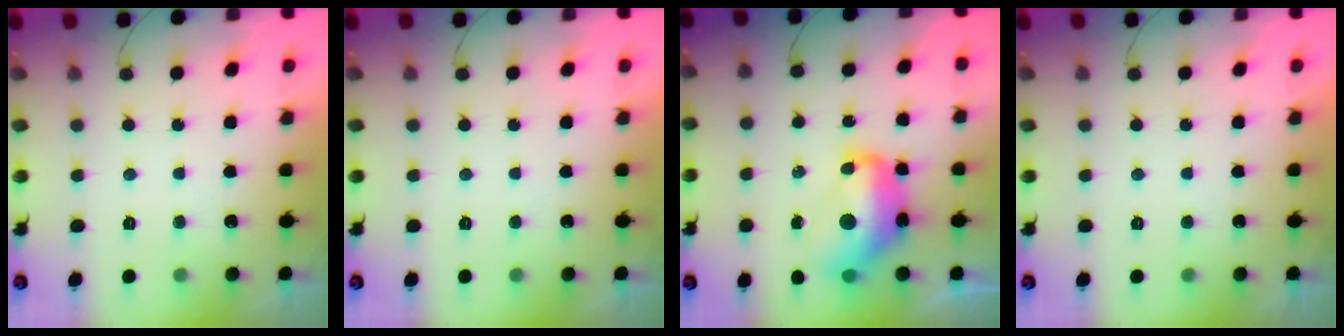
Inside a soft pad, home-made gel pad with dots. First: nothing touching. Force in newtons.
{"total": 0.0}
{"total": 14.3, "press": 14.2, "slide": 1.5}
{"total": 0.0}